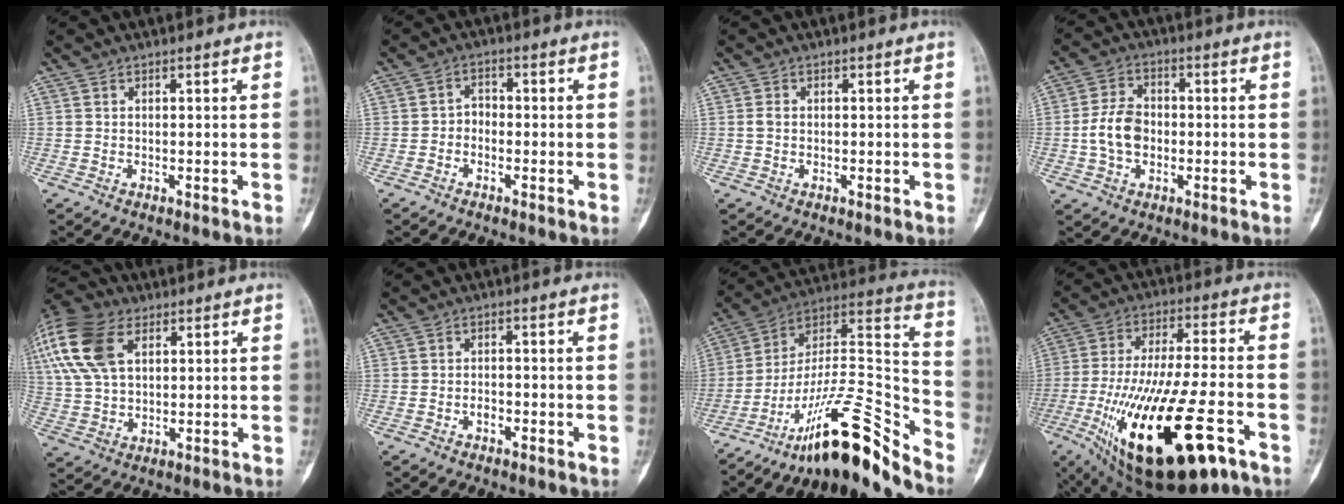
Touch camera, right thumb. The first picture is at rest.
{"total": 2.6, "force": [-1.0, 2.0, 1.3], "torque": [-0.006, 0.017, -0.027]}
{"total": 0.9, "force": [0.0, 0.7, 0.6], "torque": [-0.011, 0.002, -0.001]}
{"total": 7.9, "force": [-1.0, 5.6, 5.4], "torque": [-0.091, 0.017, -0.024]}
{"total": 19.0, "force": [7.7, 11.4, 13.0], "torque": [-0.305, 0.017, 0.144]}
{"total": 1.5, "force": [-0.8, 0.9, 0.8], "torque": [-0.011, 0.006, -0.016]}
{"total": 21.5, "force": [-16.3, 3.7, 13.5], "torque": [-0.211, 0.127, -0.279]}
{"total": 27.6, "force": [-11.3, 9.3, 23.4], "torque": [-0.439, 0.010, -0.172]}